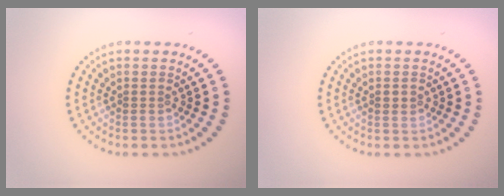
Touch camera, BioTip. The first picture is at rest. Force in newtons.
{"total": 0.9, "press": 0.9, "slide": 0.1}